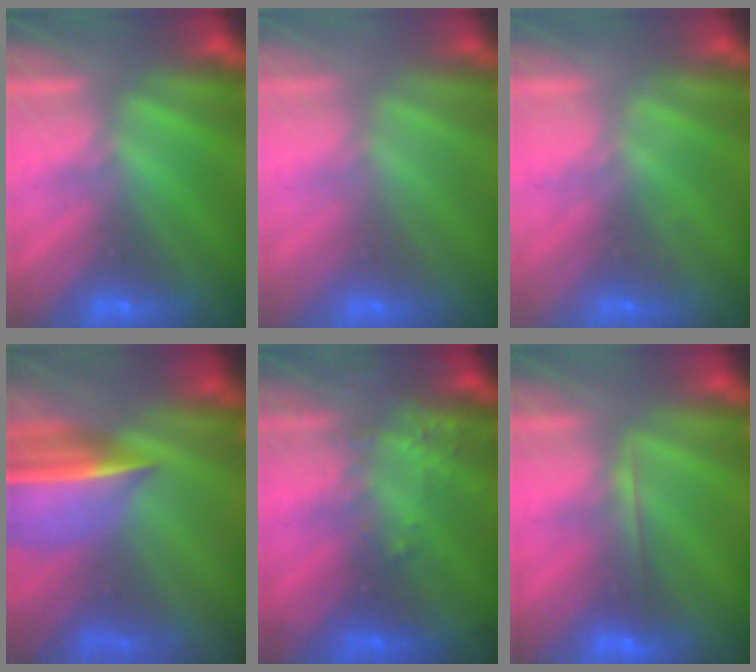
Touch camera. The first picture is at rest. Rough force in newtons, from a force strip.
{"total": 2.4}
{"total": 2.1}
{"total": 7.5}
{"total": 3.0}
{"total": 2.0}